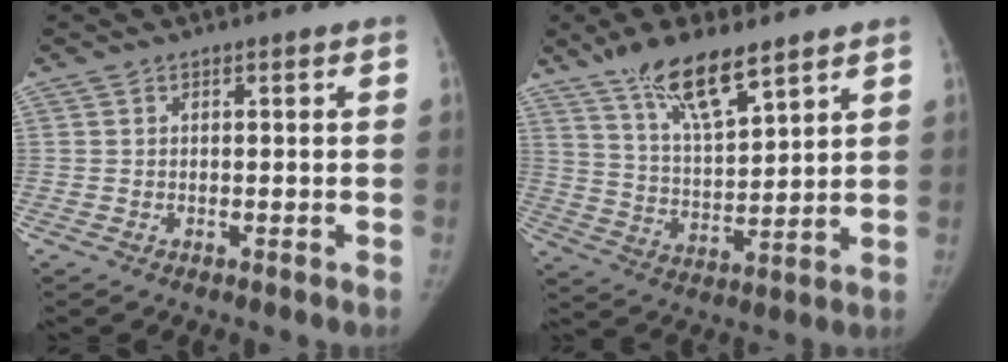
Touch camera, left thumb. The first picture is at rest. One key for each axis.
{"total": 12.9, "fx": 9.0, "fy": 3.8, "fz": 8.5, "tx": -0.138, "ty": -0.047, "tz": 0.172}